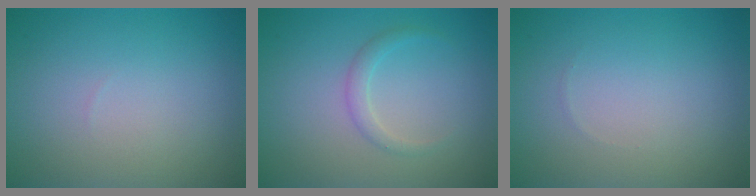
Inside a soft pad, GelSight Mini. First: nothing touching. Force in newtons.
{"total": 1.3, "press": 1.3, "slide": 0.0}
{"total": 0.0}